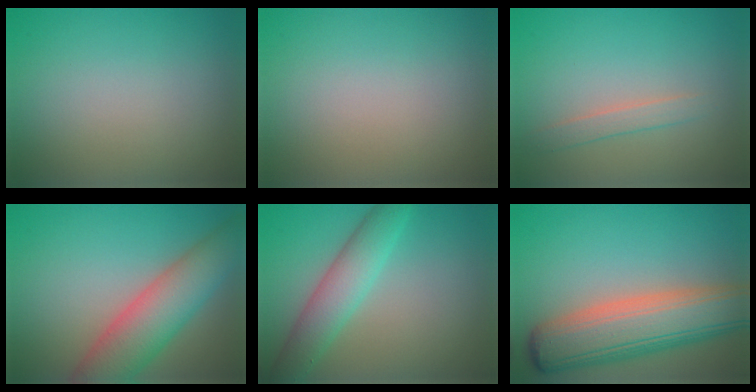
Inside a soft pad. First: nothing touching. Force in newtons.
{"total": 0.0}
{"total": 1.5, "press": 1.5, "slide": 0.0}
{"total": 7.8, "press": 7.8, "slide": 0.6}
{"total": 4.8, "press": 4.8, "slide": 0.2}
{"total": 9.7, "press": 9.7, "slide": 0.6}